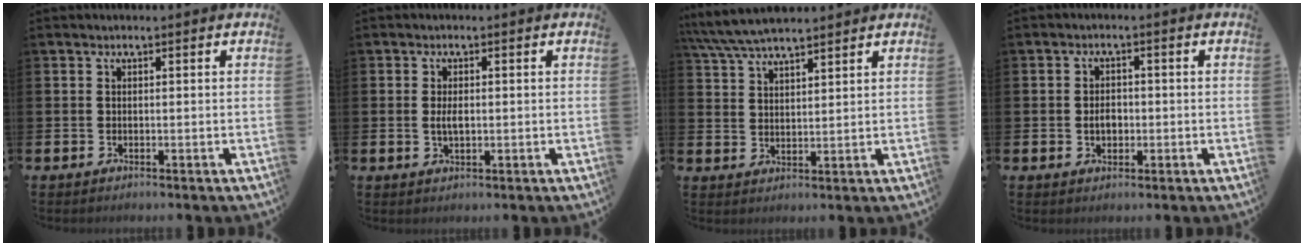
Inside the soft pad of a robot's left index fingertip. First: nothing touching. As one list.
[{"total": 2.2, "force": [0.0, 1.1, 2.0], "torque": [-0.033, 0.002, -0.003]}, {"total": 6.2, "force": [5.9, 1.0, 1.8], "torque": [-0.055, -0.017, 0.109]}, {"total": 2.5, "force": [-0.3, 1.8, 1.7], "torque": [-0.011, -0.003, -0.013]}]